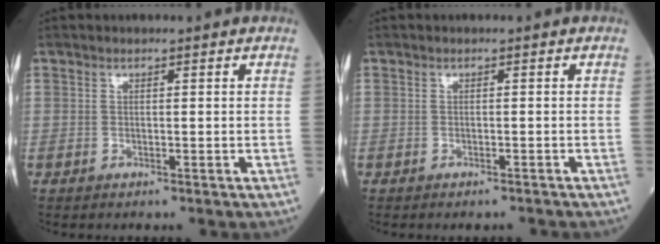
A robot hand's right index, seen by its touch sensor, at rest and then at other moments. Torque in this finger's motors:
{"motor_torque": [0.02, -0.03, -0.04, 0.01]}